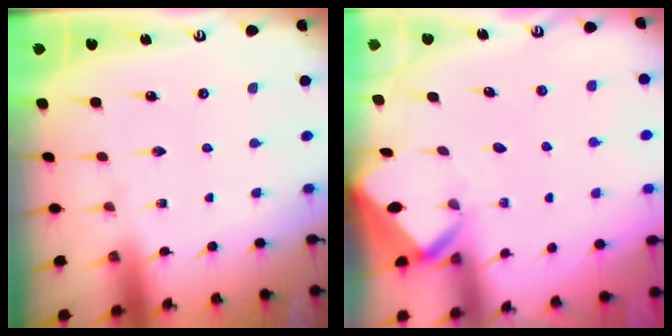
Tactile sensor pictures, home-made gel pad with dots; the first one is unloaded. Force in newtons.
{"total": 3.3, "press": 3.3, "slide": 0.1}